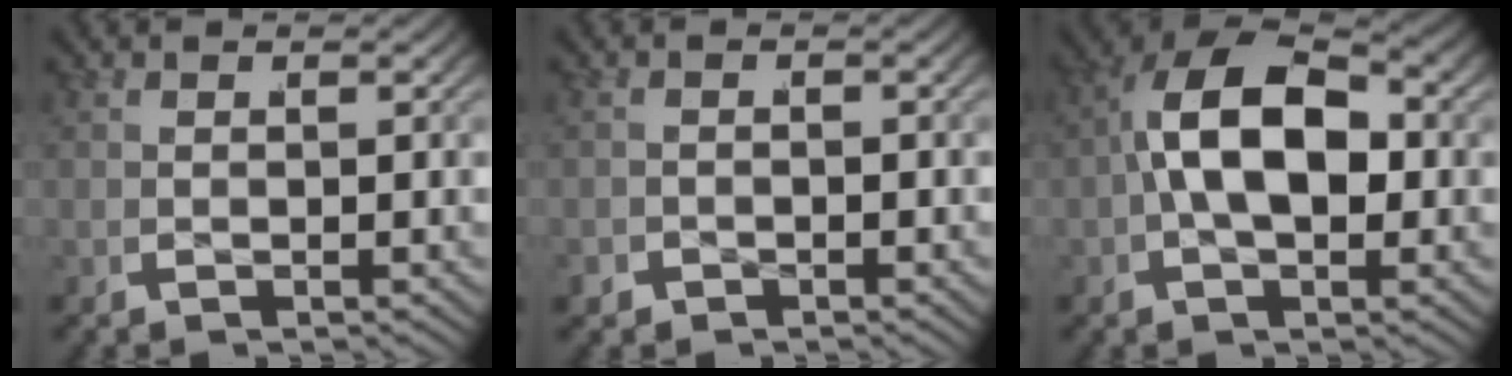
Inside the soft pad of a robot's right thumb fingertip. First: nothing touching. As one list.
[{"total": 1.3, "force": [-1.2, 0.5, -0.2], "torque": [0.006, -0.002, -0.022]}, {"total": 10.4, "force": [0.7, 6.3, 8.2], "torque": [-0.165, -0.013, 0.020]}]